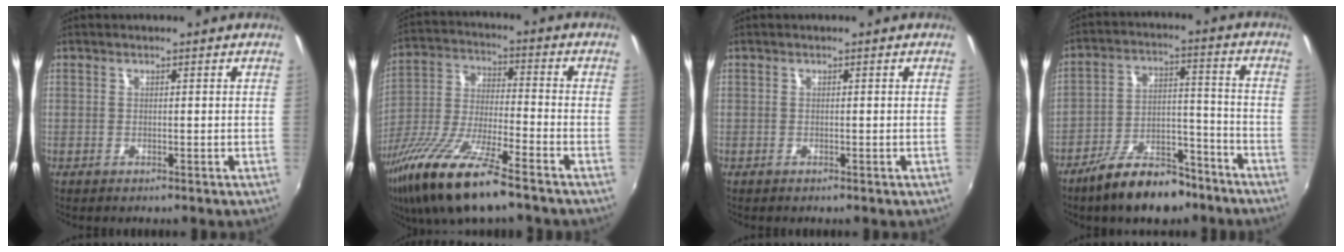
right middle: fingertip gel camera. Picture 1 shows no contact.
{"total": 17.5, "force": [-11.6, 3.2, 12.7], "torque": [-0.267, -0.040, -0.220]}
{"total": 0.0}
{"total": 13.2, "force": [-9.8, 5.6, 6.9], "torque": [-0.128, 0.019, -0.150]}